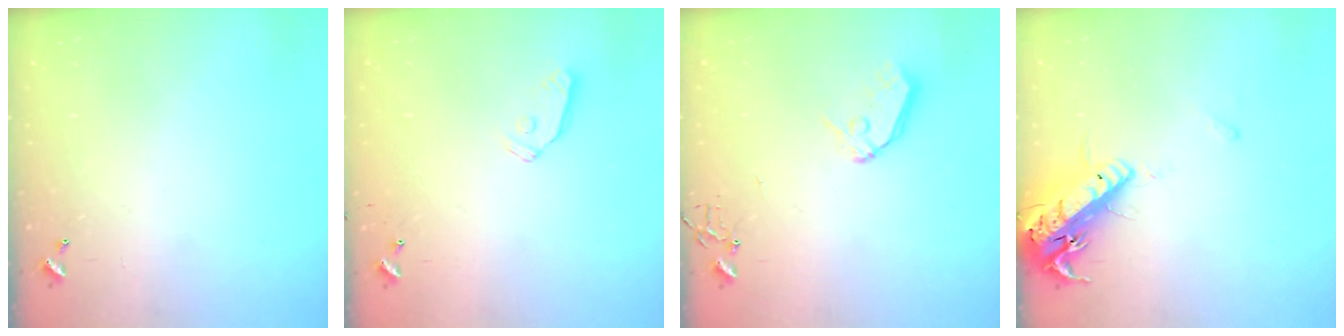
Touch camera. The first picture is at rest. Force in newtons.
{"total": 5.5, "press": 5.5, "slide": 0.2}
{"total": 9.2, "press": 9.1, "slide": 0.9}
{"total": 17.3, "press": 16.9, "slide": 3.7}